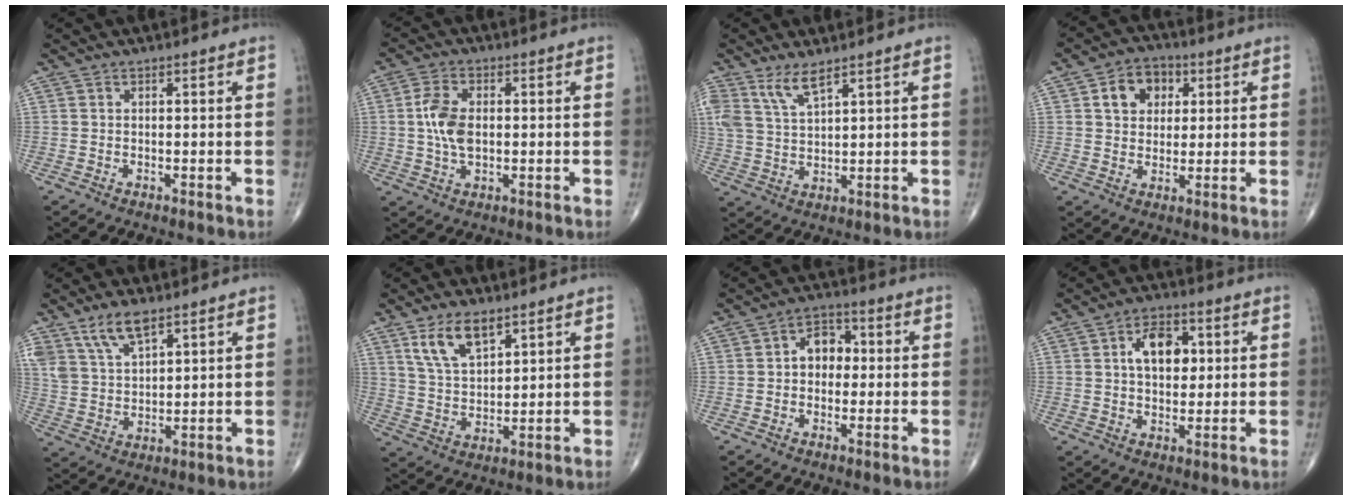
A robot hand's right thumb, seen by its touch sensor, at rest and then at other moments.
{"total": 7.2, "force": [0.4, 4.2, 5.8], "torque": [-0.119, 0.003, 0.008]}
{"total": 5.5, "force": [4.0, 1.5, 3.5], "torque": [-0.073, -0.020, 0.086]}
{"total": 8.3, "force": [2.6, 6.4, 4.5], "torque": [-0.038, 0.000, 0.038]}
{"total": 8.3, "force": [5.6, 3.4, 5.1], "torque": [-0.092, -0.022, 0.118]}
{"total": 9.1, "force": [5.4, 4.2, 6.0], "torque": [-0.100, -0.027, 0.110]}
{"total": 6.0, "force": [0.3, 4.5, 4.0], "torque": [-0.039, 0.018, -0.005]}
{"total": 9.1, "force": [2.1, 5.7, 6.8], "torque": [-0.084, 0.003, 0.033]}